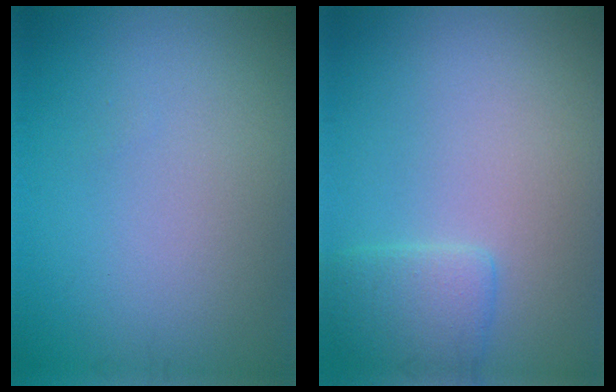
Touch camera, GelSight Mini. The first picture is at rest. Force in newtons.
{"total": 2.4, "press": 2.3, "slide": 0.2}